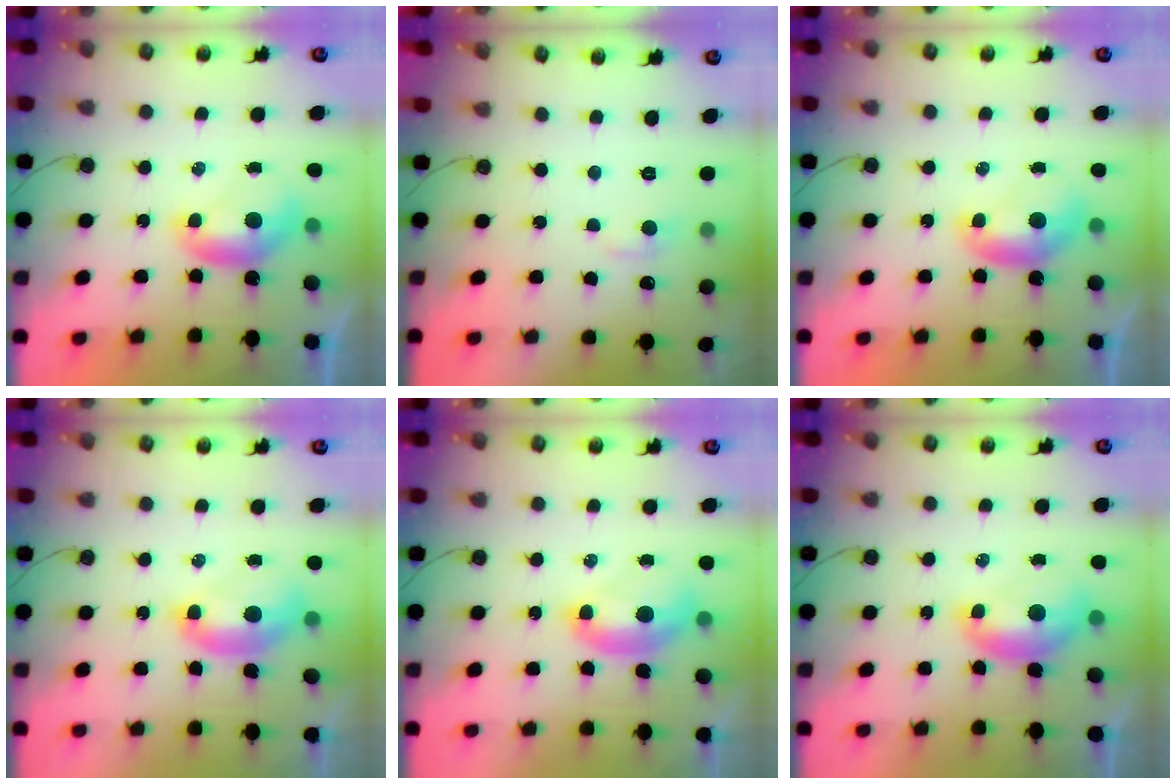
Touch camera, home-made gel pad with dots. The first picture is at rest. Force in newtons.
{"total": 1.1, "press": 0.9, "slide": 0.7}
{"total": 0.0}
{"total": 2.7, "press": 2.6, "slide": 0.6}
{"total": 2.5, "press": 2.5, "slide": 0.6}
{"total": 1.5, "press": 1.3, "slide": 0.6}